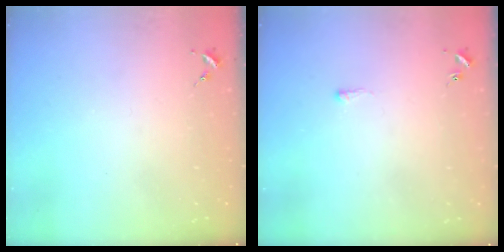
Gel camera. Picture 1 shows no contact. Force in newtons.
{"total": 1.5, "press": 1.5, "slide": 0.4}